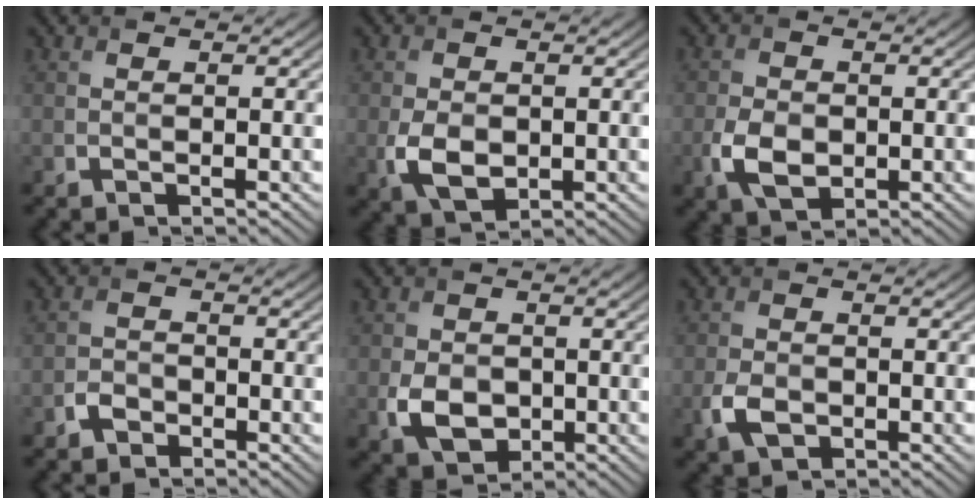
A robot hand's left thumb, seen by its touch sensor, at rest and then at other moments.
{"total": 4.5, "force": [-0.7, 3.1, 3.2], "torque": [-0.073, -0.013, -0.010]}
{"total": 4.7, "force": [-1.1, 3.2, 3.2], "torque": [-0.074, -0.010, -0.025]}
{"total": 2.1, "force": [-1.4, 1.4, 0.7], "torque": [-0.013, 0.003, -0.032]}
{"total": 4.9, "force": [-1.0, 3.7, 3.0], "torque": [-0.065, -0.013, -0.019]}
{"total": 3.3, "force": [-1.2, 2.3, 2.1], "torque": [-0.053, -0.008, -0.026]}